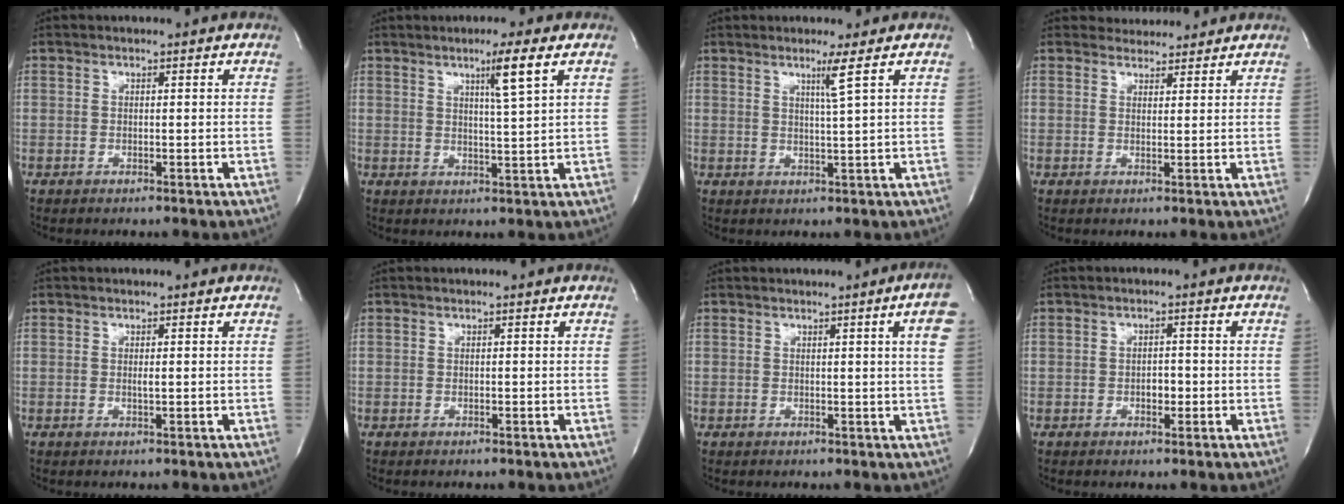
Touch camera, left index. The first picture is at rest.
{"total": 5.2, "force": [2.5, -1.1, 4.4], "torque": [-0.072, -0.011, 0.044]}
{"total": 2.9, "force": [1.4, -1.4, 2.1], "torque": [-0.042, -0.014, 0.031]}
{"total": 3.9, "force": [3.8, 1.1, 0.0], "torque": [0.000, 0.012, 0.052]}
{"total": 0.6, "force": [0.1, 0.0, 0.6], "torque": [-0.017, -0.001, 0.002]}
{"total": 0.0}
{"total": 4.4, "force": [1.6, -0.8, 4.0], "torque": [-0.049, -0.008, 0.012]}
{"total": 1.8, "force": [-0.6, 1.0, 1.3], "torque": [-0.018, 0.004, -0.007]}